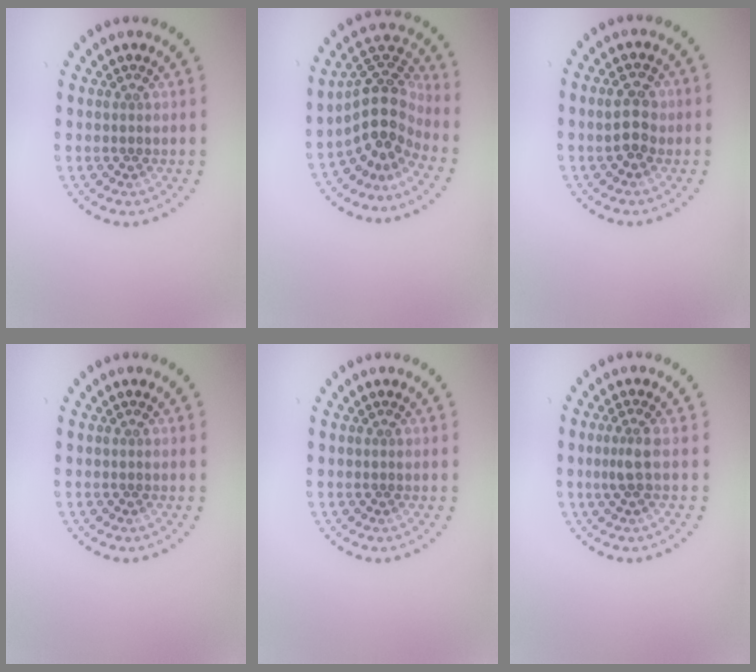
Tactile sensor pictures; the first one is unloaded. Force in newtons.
{"total": 4.7, "press": 3.7, "slide": 2.8}
{"total": 2.8, "press": 2.8, "slide": 0.1}
{"total": 0.0}
{"total": 0.0}
{"total": 1.6, "press": 1.3, "slide": 1.0}